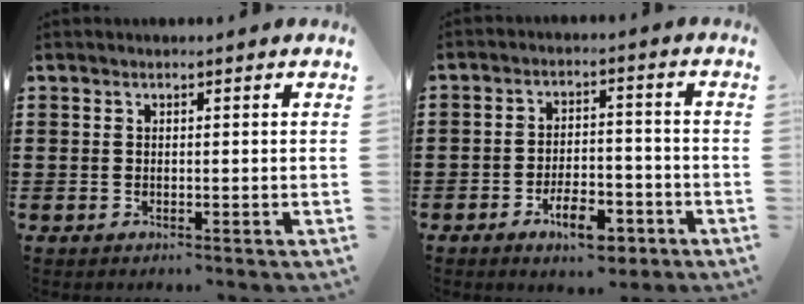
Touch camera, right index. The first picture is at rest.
{"total": 7.3, "force": [-4.4, 3.0, 5.0], "torque": [-0.090, 0.013, -0.079]}